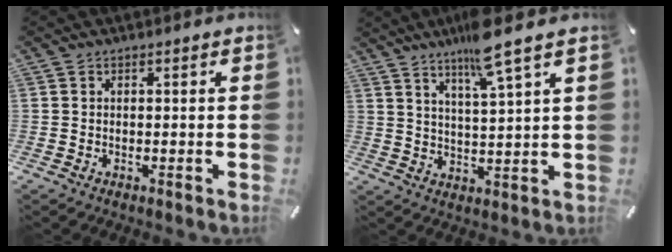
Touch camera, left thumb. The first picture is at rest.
{"total": 9.4, "force": [7.2, 0.4, 6.1], "torque": [-0.114, -0.032, 0.122]}